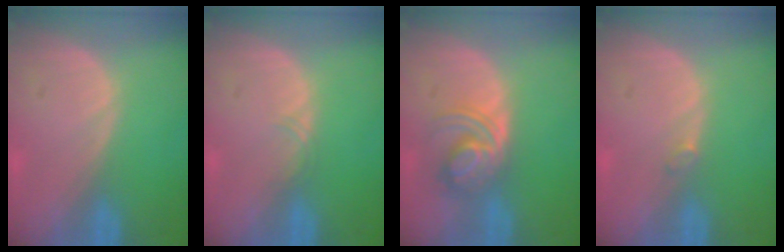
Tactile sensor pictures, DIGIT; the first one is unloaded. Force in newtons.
{"total": 0.9, "press": 0.8, "slide": 0.2}
{"total": 5.7, "press": 5.5, "slide": 1.5}
{"total": 0.6, "press": 0.6, "slide": 0.1}